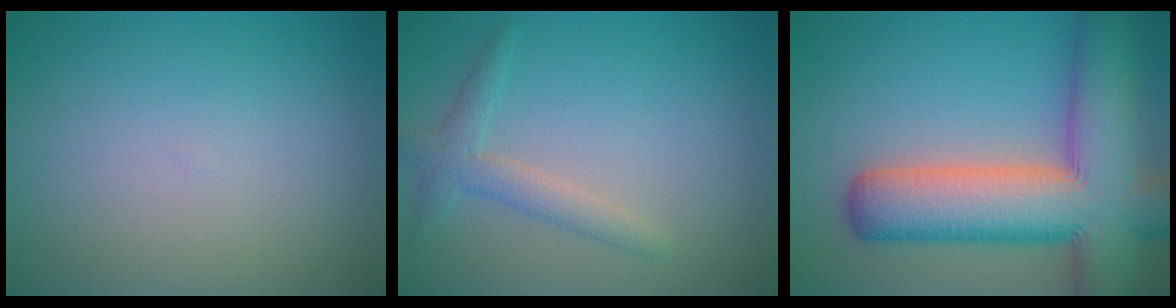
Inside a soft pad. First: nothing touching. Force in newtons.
{"total": 2.3, "press": 2.3, "slide": 0.1}
{"total": 12.8, "press": 12.8, "slide": 0.8}